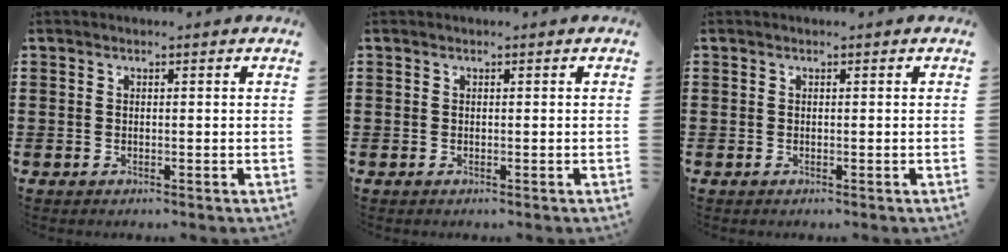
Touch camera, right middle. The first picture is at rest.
{"total": 0.0}
{"total": 0.0}